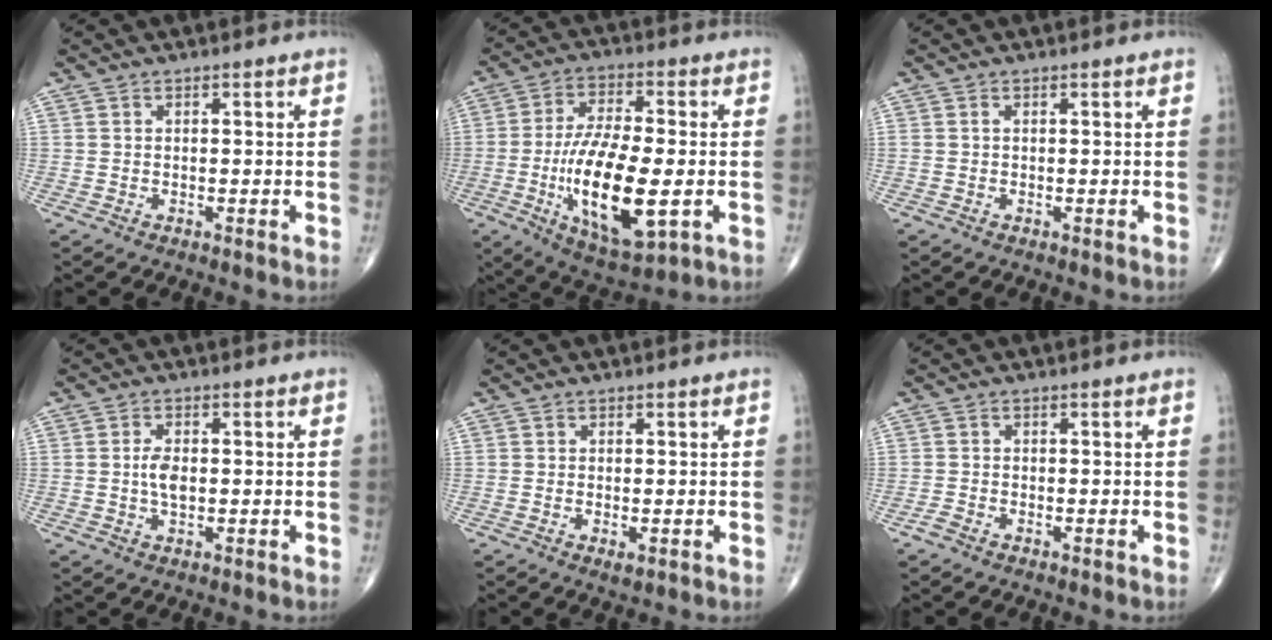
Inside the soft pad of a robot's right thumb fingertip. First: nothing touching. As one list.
[{"total": 18.2, "force": [-3.8, 6.9, 16.4], "torque": [-0.298, -0.001, -0.055]}, {"total": 0.0}, {"total": 3.6, "force": [-0.1, 1.9, 3.0], "torque": [-0.058, 0.000, -0.003]}, {"total": 1.4, "force": [-0.4, 0.7, 1.2], "torque": [-0.023, -0.004, -0.004]}, {"total": 1.2, "force": [-0.9, 0.6, 0.6], "torque": [-0.019, -0.001, -0.021]}]